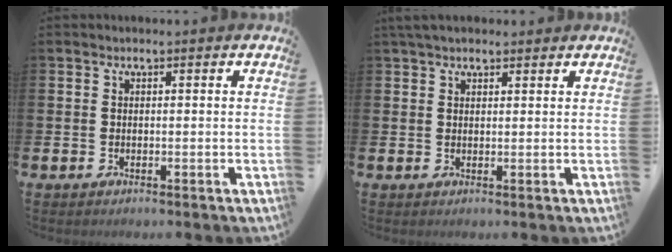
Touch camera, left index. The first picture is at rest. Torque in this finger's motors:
{"motor_torque": [0.57, -1.57, -0.62, 0.21]}